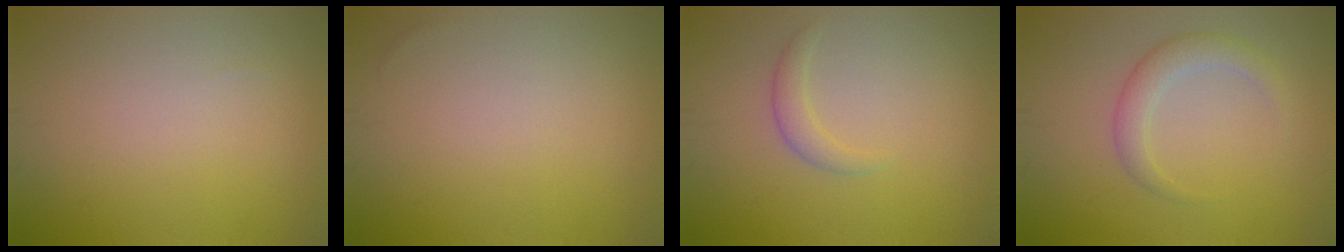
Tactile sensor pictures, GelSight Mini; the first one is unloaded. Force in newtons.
{"total": 0.0}
{"total": 1.4, "press": 1.4, "slide": 0.2}
{"total": 2.5, "press": 2.5, "slide": 0.2}